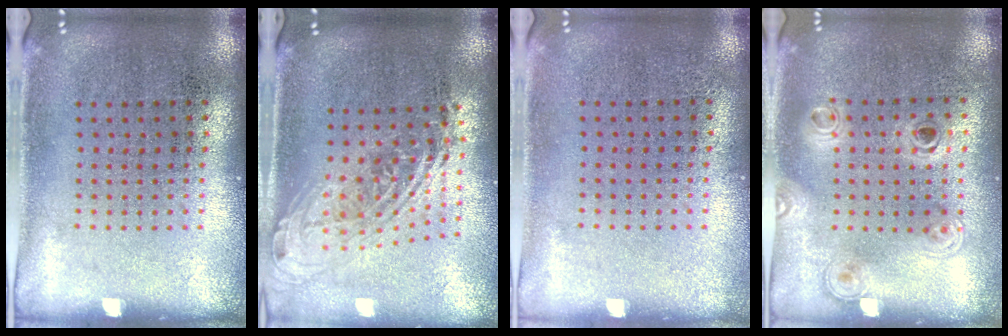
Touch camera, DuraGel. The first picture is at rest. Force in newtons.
{"total": 2.0, "press": 1.5, "slide": 1.2}
{"total": 0.0}
{"total": 1.2, "press": 1.1, "slide": 0.6}